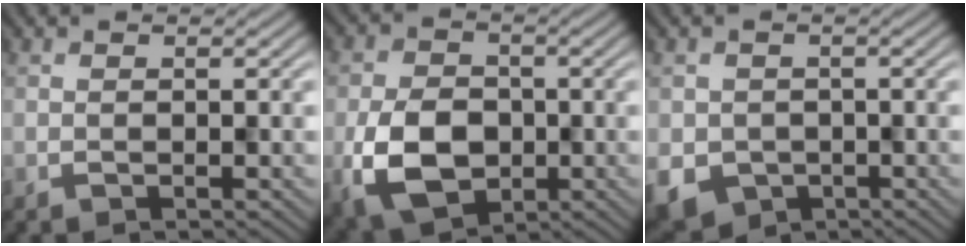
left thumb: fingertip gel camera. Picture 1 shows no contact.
{"total": 8.4, "force": [-2.4, 6.0, 5.3], "torque": [-0.114, -0.017, -0.047]}
{"total": 5.6, "force": [-2.0, 4.9, 2.0], "torque": [-0.052, -0.032, -0.024]}